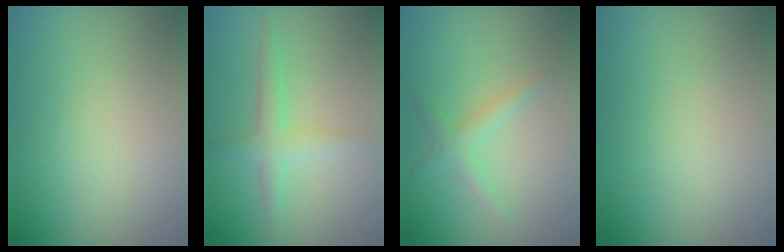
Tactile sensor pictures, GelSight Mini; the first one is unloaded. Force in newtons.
{"total": 2.3, "press": 2.3, "slide": 0.1}
{"total": 1.7, "press": 1.7, "slide": 0.1}
{"total": 0.0}